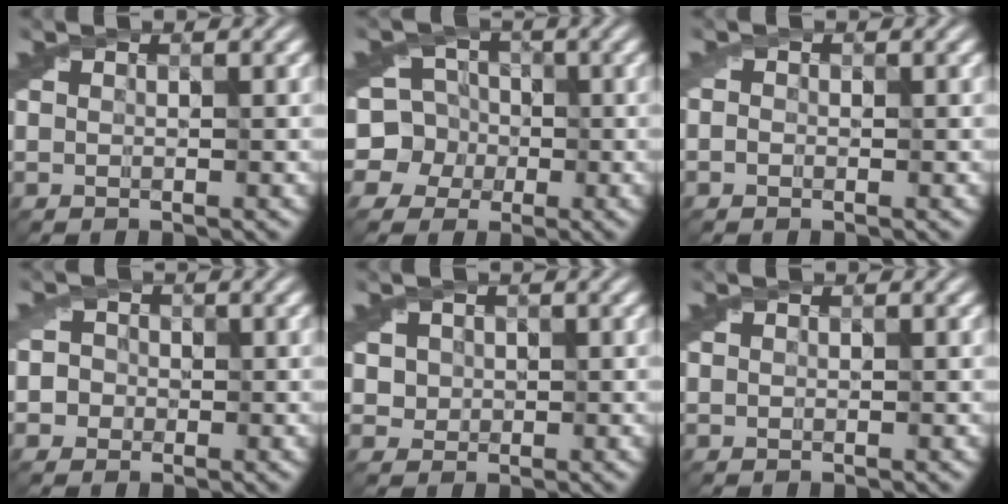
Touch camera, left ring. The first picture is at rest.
{"total": 9.0, "force": [-0.1, 8.3, 3.6], "torque": [-0.060, 0.026, -0.047]}
{"total": 0.6, "force": [-0.4, 0.4, 0.0], "torque": [0.006, -0.004, -0.013]}
{"total": 3.6, "force": [0.3, 3.2, 1.6], "torque": [-0.005, 0.018, -0.020]}
{"total": 3.1, "force": [0.7, 2.6, 1.4], "torque": [-0.045, 0.005, 0.027]}
{"total": 0.0}